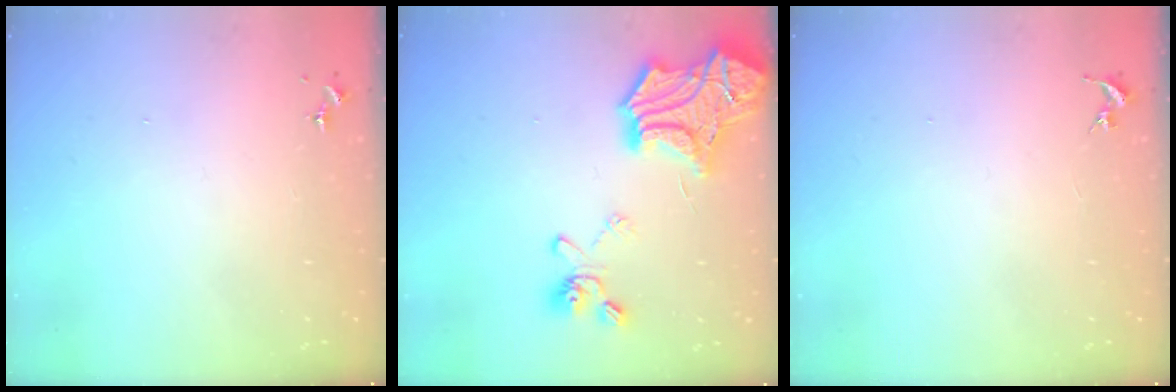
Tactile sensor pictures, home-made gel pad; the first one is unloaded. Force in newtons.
{"total": 24.1, "press": 24.0, "slide": 2.2}
{"total": 0.0}